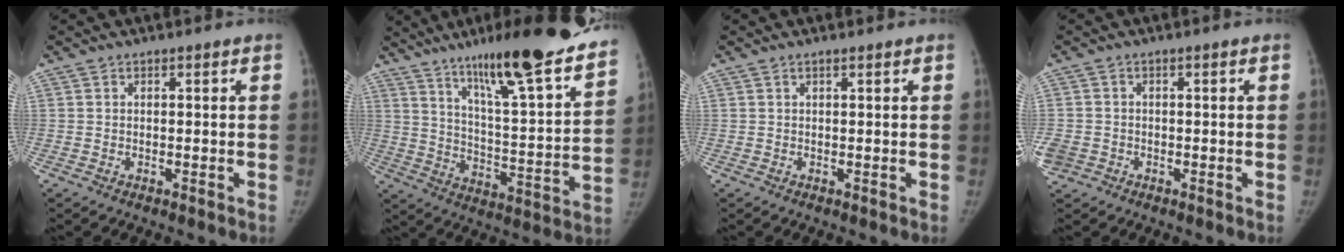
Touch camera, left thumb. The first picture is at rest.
{"total": 26.3, "force": [19.6, 3.3, 17.3], "torque": [-0.240, -0.083, 0.293]}
{"total": 0.6, "force": [0.5, 0.1, 0.4], "torque": [-0.008, 0.000, 0.007]}
{"total": 4.3, "force": [-1.5, 3.8, 1.5], "torque": [-0.040, 0.009, -0.022]}